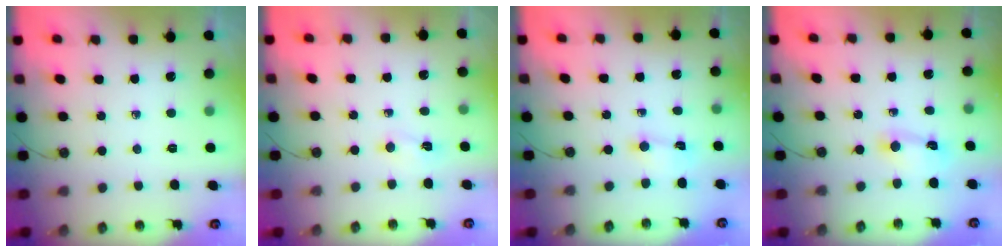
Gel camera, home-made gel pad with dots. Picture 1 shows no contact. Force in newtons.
{"total": 2.2, "press": 2.1, "slide": 0.7}
{"total": 0.8, "press": 0.8, "slide": 0.2}
{"total": 2.7, "press": 2.7, "slide": 0.3}